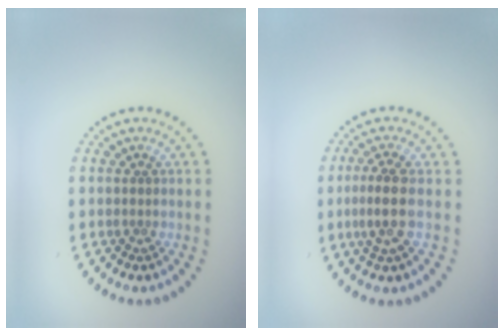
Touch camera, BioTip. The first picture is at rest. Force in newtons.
{"total": 2.8, "press": 2.5, "slide": 1.3}